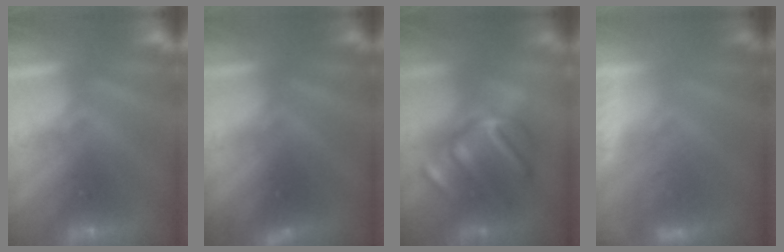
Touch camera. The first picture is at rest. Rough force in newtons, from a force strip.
{"total": 1.8}
{"total": 2.8}
{"total": 3.9}